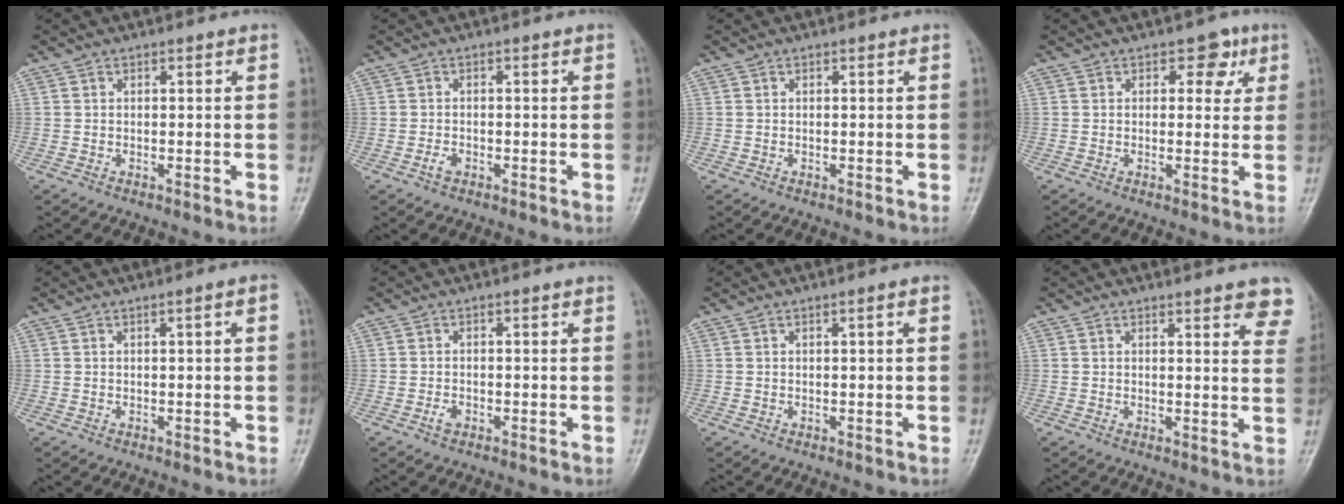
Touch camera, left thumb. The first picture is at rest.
{"total": 1.7, "force": [-0.9, 1.0, 1.0], "torque": [-0.018, 0.006, -0.019]}
{"total": 0.0}
{"total": 4.7, "force": [1.8, 3.1, 2.9], "torque": [-0.004, -0.003, 0.017]}
{"total": 2.0, "force": [0.2, 0.3, 2.0], "torque": [-0.033, 0.007, 0.004]}
{"total": 1.6, "force": [-0.8, 1.0, 0.9], "torque": [-0.016, 0.004, -0.017]}
{"total": 1.4, "force": [0.2, 0.2, 1.4], "torque": [-0.024, 0.004, 0.003]}
{"total": 7.8, "force": [5.7, 2.3, 4.9], "torque": [-0.030, -0.023, 0.057]}